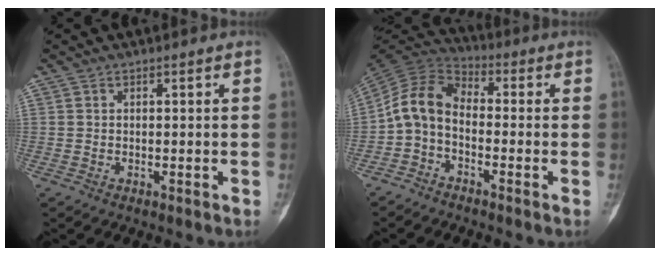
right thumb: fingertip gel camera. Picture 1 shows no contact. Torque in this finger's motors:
{"motor_torque": [0.02, 0.02, 0.65, -0.61, 0.04]}